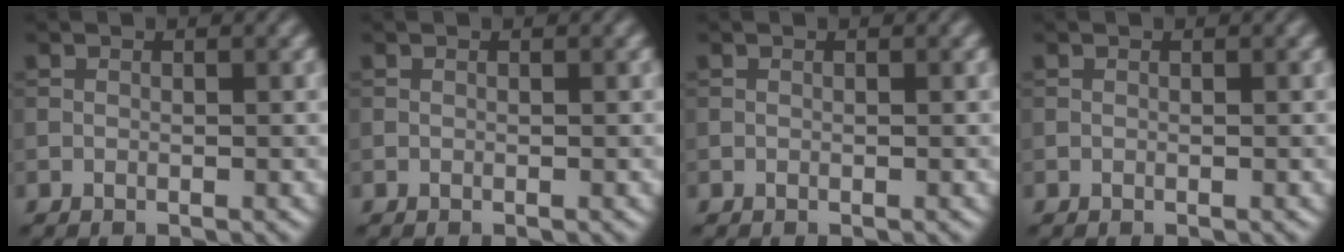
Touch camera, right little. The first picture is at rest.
{"total": 0.0}
{"total": 0.0}
{"total": 0.0}